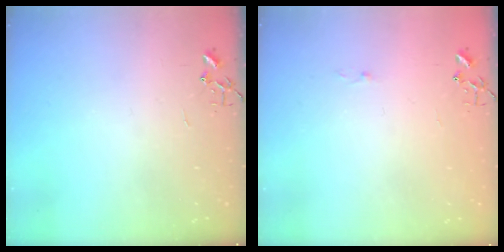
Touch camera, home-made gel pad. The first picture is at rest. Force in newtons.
{"total": 2.6, "press": 2.6, "slide": 0.4}